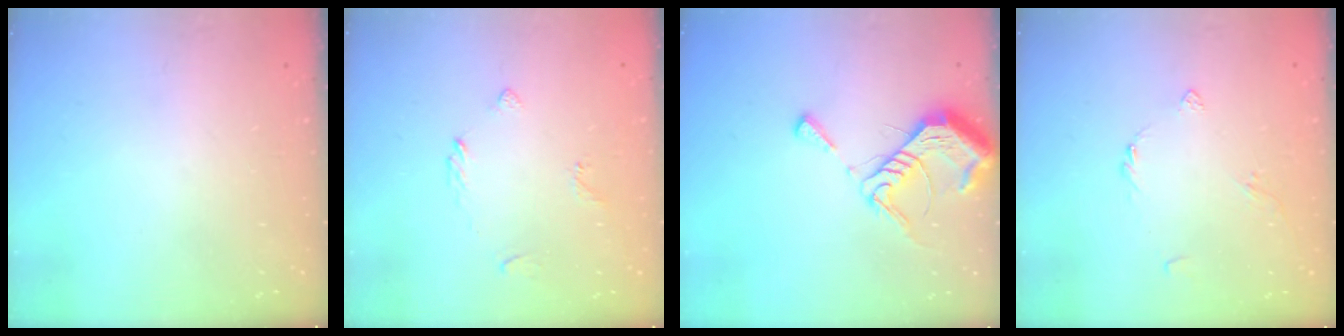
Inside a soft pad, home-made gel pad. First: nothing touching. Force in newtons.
{"total": 3.2, "press": 3.1, "slide": 0.9}
{"total": 10.0, "press": 9.9, "slide": 1.3}
{"total": 3.4, "press": 3.4, "slide": 0.5}